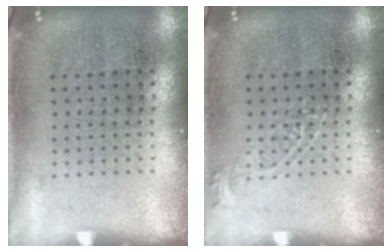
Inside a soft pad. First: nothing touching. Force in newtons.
{"total": 1.0, "press": 1.0, "slide": 0.1}